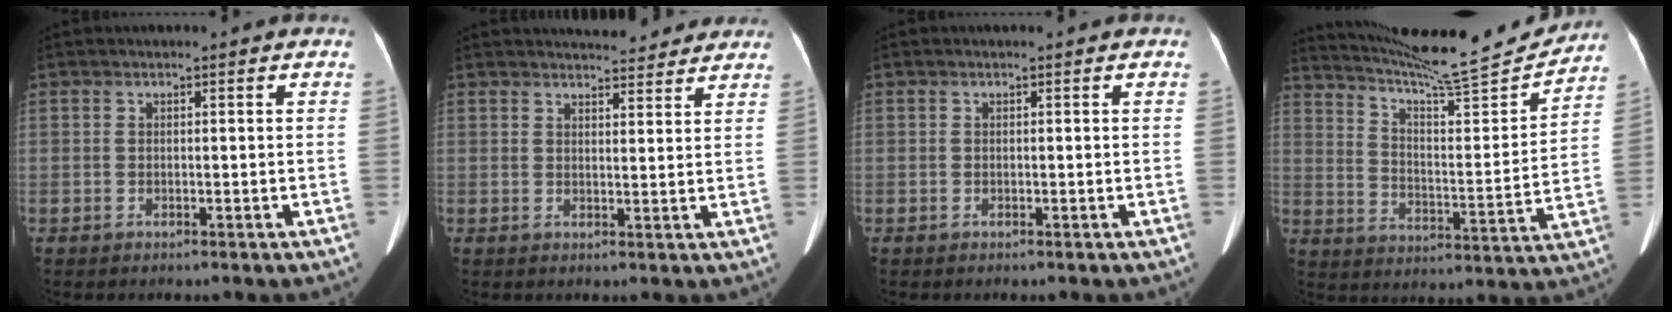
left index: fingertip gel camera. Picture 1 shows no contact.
{"total": 7.8, "force": [7.3, 1.8, 2.0], "torque": [-0.018, 0.006, 0.081]}
{"total": 0.0}
{"total": 18.5, "force": [17.6, 0.0, 5.7], "torque": [-0.102, -0.041, 0.259]}